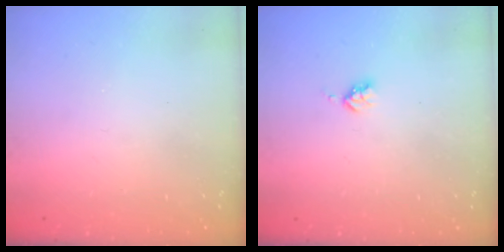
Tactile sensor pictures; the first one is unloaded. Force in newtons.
{"total": 2.7, "press": 2.6, "slide": 0.5}